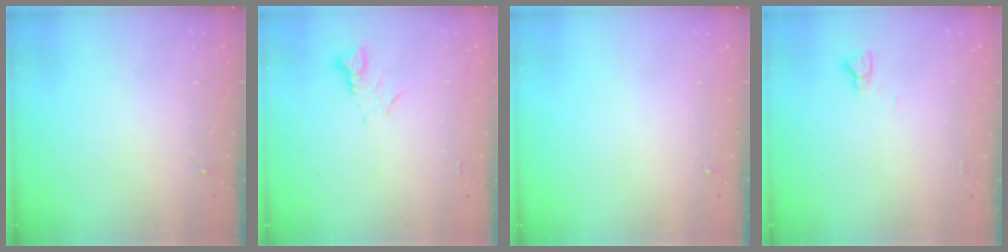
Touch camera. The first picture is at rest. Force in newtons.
{"total": 3.8, "press": 3.8, "slide": 0.2}
{"total": 0.0}
{"total": 3.6, "press": 3.6, "slide": 0.3}